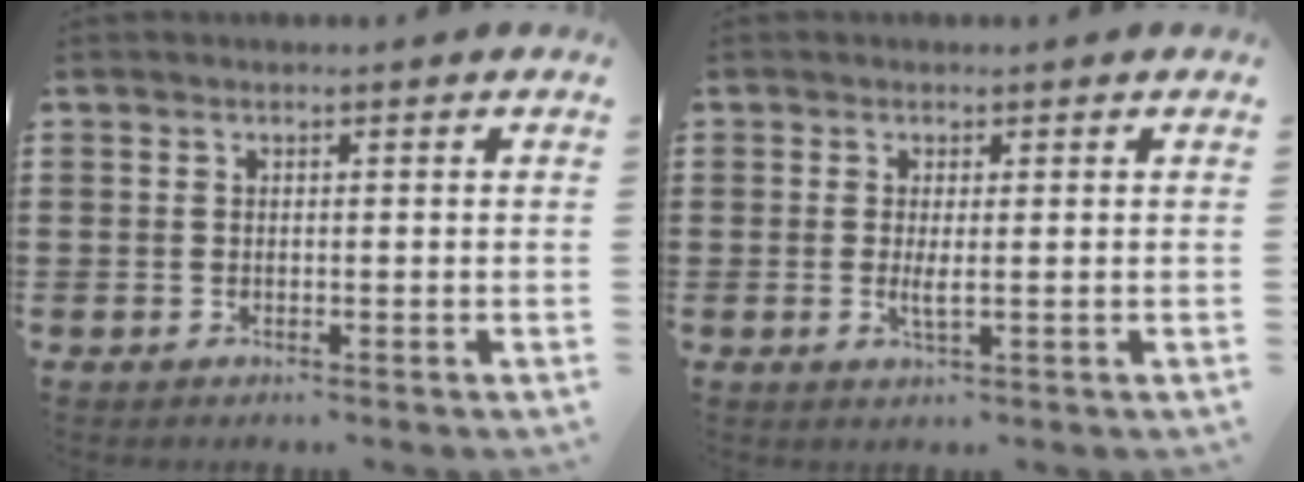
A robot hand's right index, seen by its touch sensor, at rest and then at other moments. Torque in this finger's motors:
{"motor_torque": [2.14, 0.00, 0.00, 0.01]}